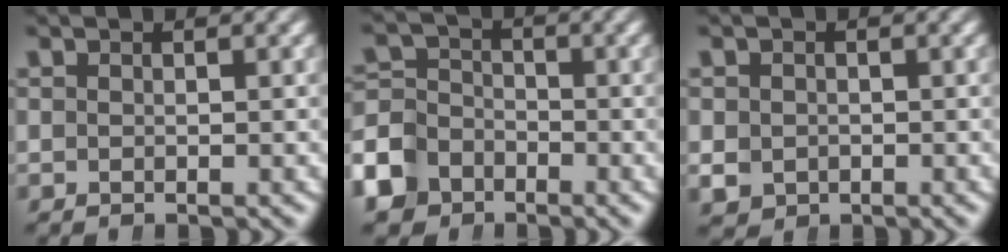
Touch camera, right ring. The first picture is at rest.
{"total": 7.0, "force": [-3.0, 5.9, 2.1], "torque": [-0.047, -0.031, -0.042]}
{"total": 2.7, "force": [-0.7, 2.4, 0.9], "torque": [-0.025, -0.021, 0.003]}